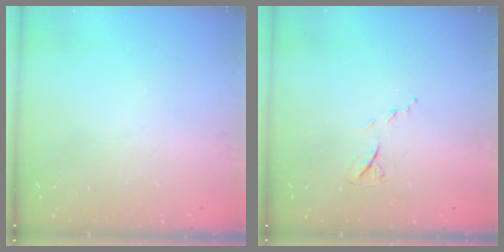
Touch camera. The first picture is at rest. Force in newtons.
{"total": 6.2, "press": 6.2, "slide": 0.7}